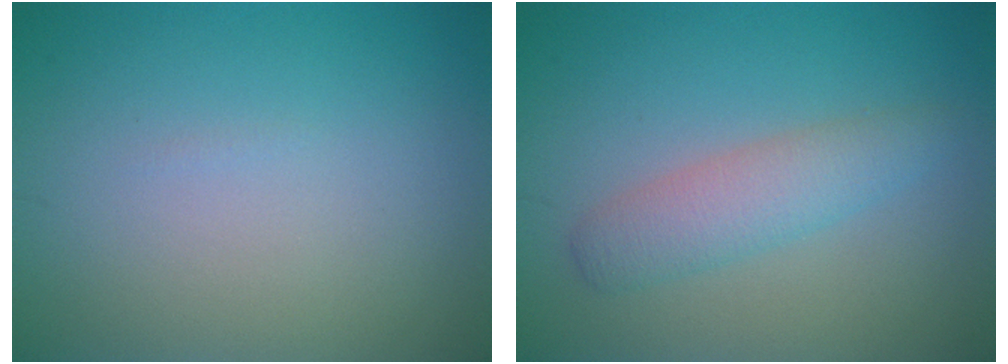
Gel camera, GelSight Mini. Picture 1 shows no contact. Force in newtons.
{"total": 3.1, "press": 3.1, "slide": 0.1}